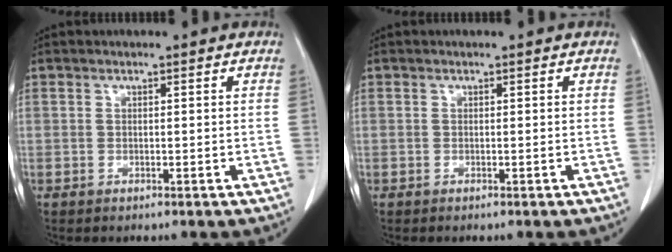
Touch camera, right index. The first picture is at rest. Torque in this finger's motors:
{"motor_torque": [0.02, -0.02, 0.01, 0.02]}